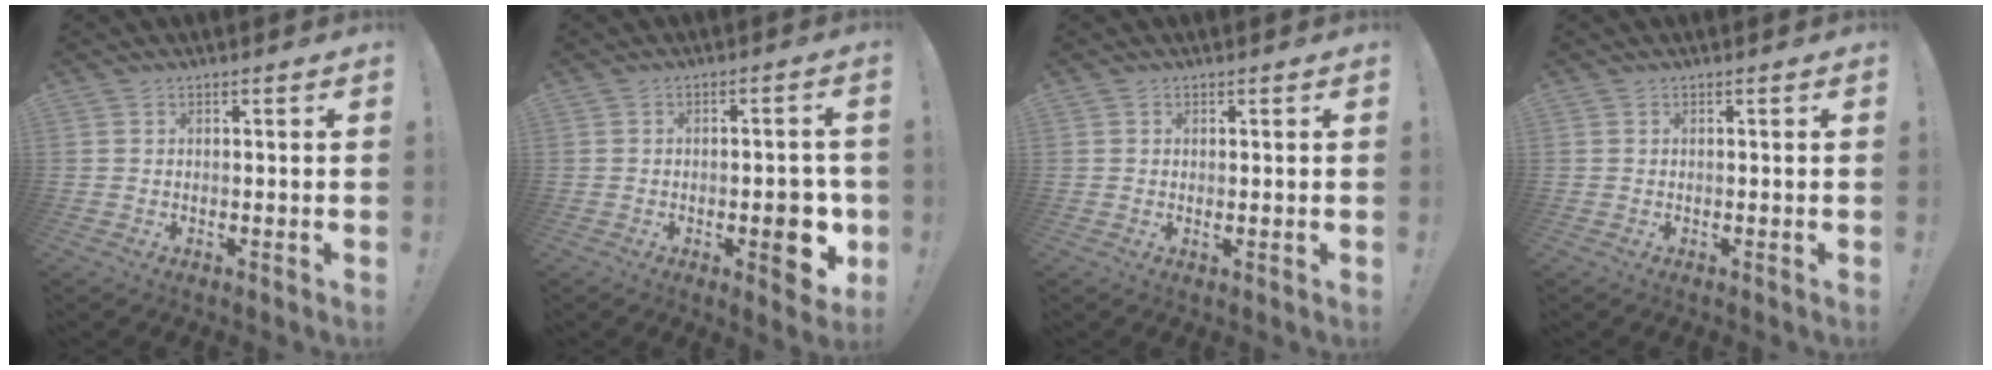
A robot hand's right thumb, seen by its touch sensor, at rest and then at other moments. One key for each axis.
{"total": 9.1, "fx": -2.6, "fy": 4.5, "fz": 7.5, "tx": -0.074, "ty": 0.008, "tz": -0.036}
{"total": 0.6, "fx": 0.4, "fy": 0.4, "fz": 0.2, "tx": -0.003, "ty": 0.000, "tz": 0.007}
{"total": 0.0}